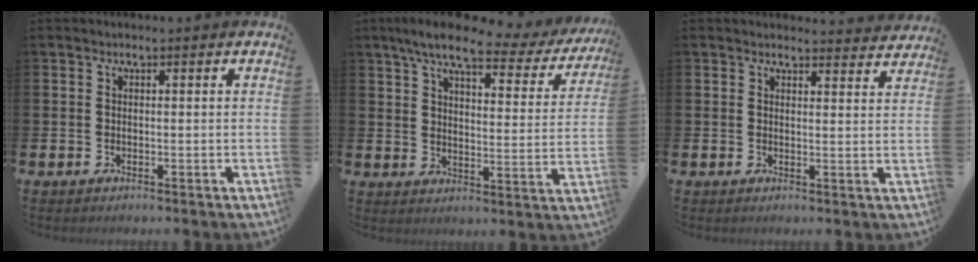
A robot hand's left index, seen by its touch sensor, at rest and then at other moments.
{"total": 7.6, "force": [6.1, 1.7, 4.2], "torque": [-0.094, -0.031, 0.096]}
{"total": 2.7, "force": [2.7, 0.3, -0.1], "torque": [0.009, -0.020, 0.046]}